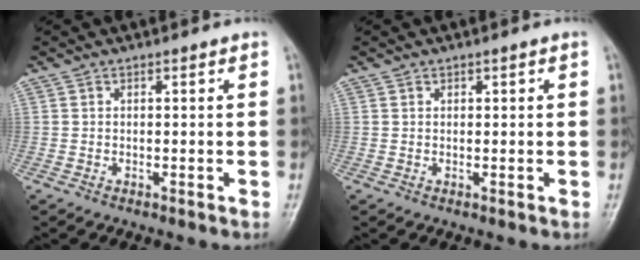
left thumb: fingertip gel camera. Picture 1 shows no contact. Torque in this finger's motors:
{"motor_torque": [0.03, 0.03, 0.35, 0.22, 0.00]}